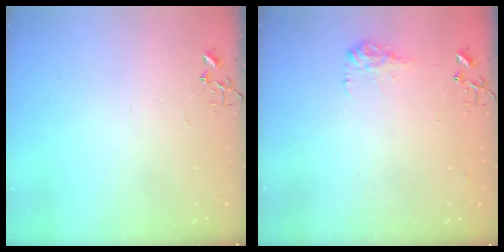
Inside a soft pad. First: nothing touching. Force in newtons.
{"total": 9.2, "press": 9.2, "slide": 0.4}